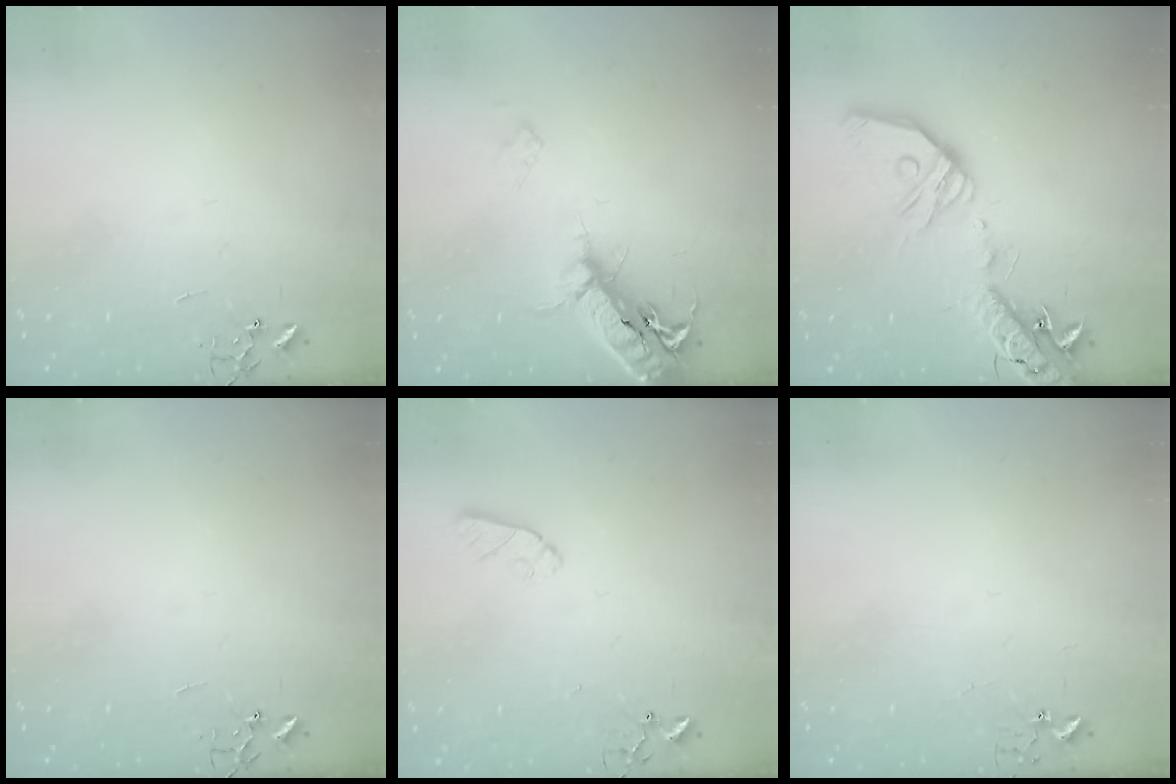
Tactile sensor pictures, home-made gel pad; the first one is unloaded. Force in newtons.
{"total": 17.6, "press": 17.3, "slide": 3.5}
{"total": 23.1, "press": 22.8, "slide": 3.6}
{"total": 0.0}
{"total": 6.0, "press": 6.0, "slide": 0.3}
{"total": 2.7, "press": 2.7, "slide": 0.2}